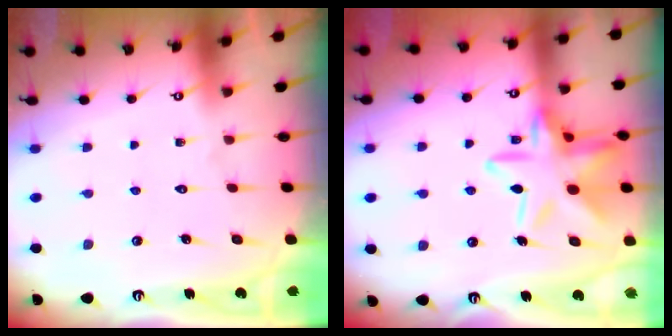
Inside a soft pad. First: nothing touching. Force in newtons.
{"total": 16.9, "press": 16.8, "slide": 1.2}